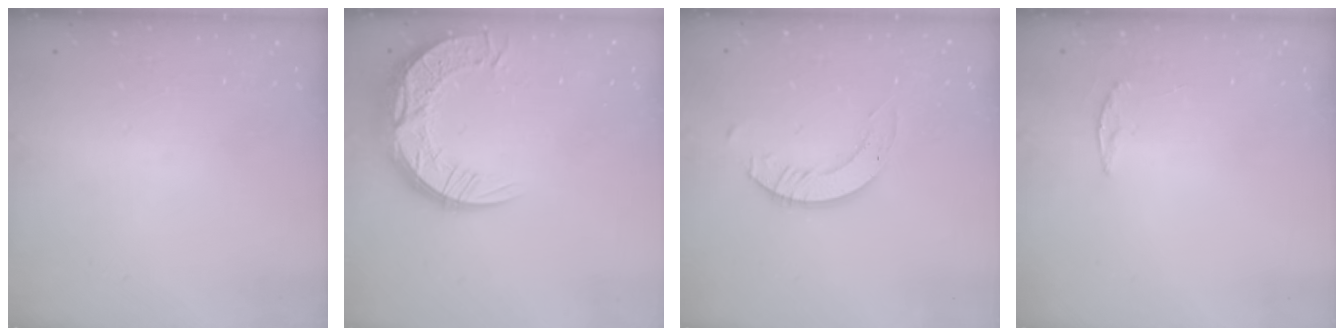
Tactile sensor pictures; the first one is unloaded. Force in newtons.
{"total": 15.3, "press": 15.3, "slide": 1.0}
{"total": 3.3, "press": 3.3, "slide": 0.2}
{"total": 3.3, "press": 3.3, "slide": 0.4}